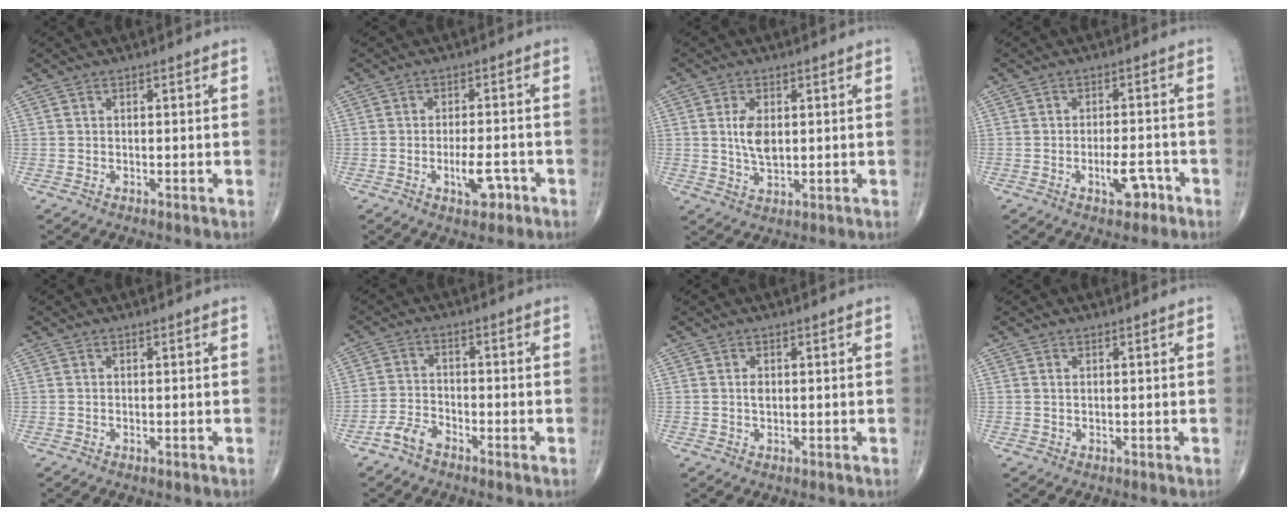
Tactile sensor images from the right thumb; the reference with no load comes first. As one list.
[{"total": 5.2, "force": [-2.3, 2.2, 4.2], "torque": [-0.061, 0.010, -0.032]}, {"total": 5.6, "force": [0.9, 3.1, 4.6], "torque": [-0.082, -0.007, 0.020]}, {"total": 4.9, "force": [-2.5, 2.2, 3.6], "torque": [-0.049, 0.019, -0.034]}, {"total": 0.0}, {"total": 3.9, "force": [-3.0, 1.8, 1.8], "torque": [-0.033, 0.014, -0.063]}, {"total": 1.2, "force": [0.2, 0.8, 1.0], "torque": [-0.015, 0.000, 0.004]}, {"total": 0.5, "force": [0.2, 0.2, 0.4], "torque": [-0.010, 0.003, 0.006]}]